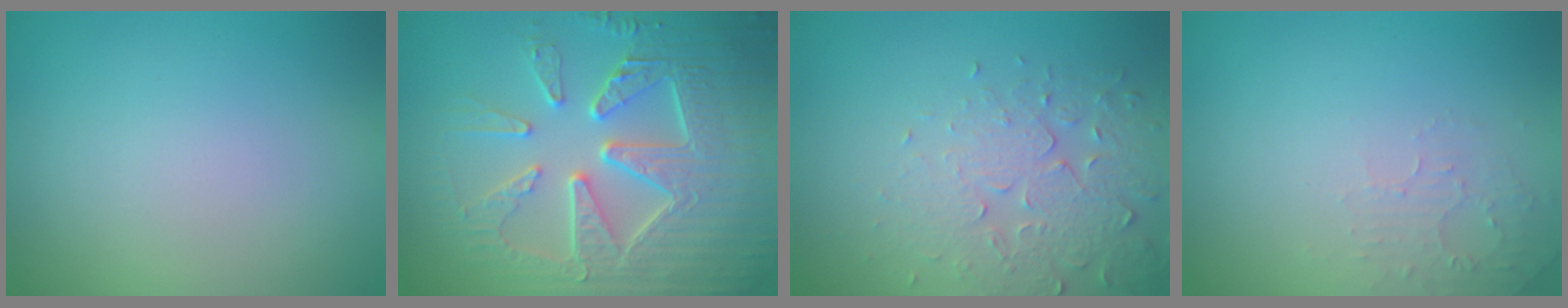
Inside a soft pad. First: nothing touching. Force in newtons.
{"total": 8.9, "press": 6.3, "slide": 6.3}
{"total": 4.1, "press": 3.9, "slide": 1.2}
{"total": 1.6, "press": 1.6, "slide": 0.4}